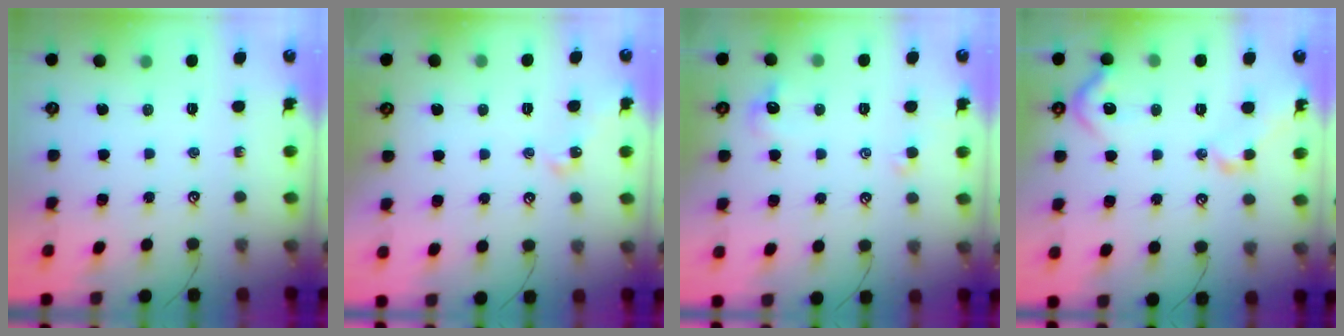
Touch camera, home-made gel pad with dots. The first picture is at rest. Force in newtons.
{"total": 1.9, "press": 1.8, "slide": 0.5}
{"total": 2.2, "press": 2.0, "slide": 0.8}
{"total": 6.1, "press": 6.0, "slide": 1.2}